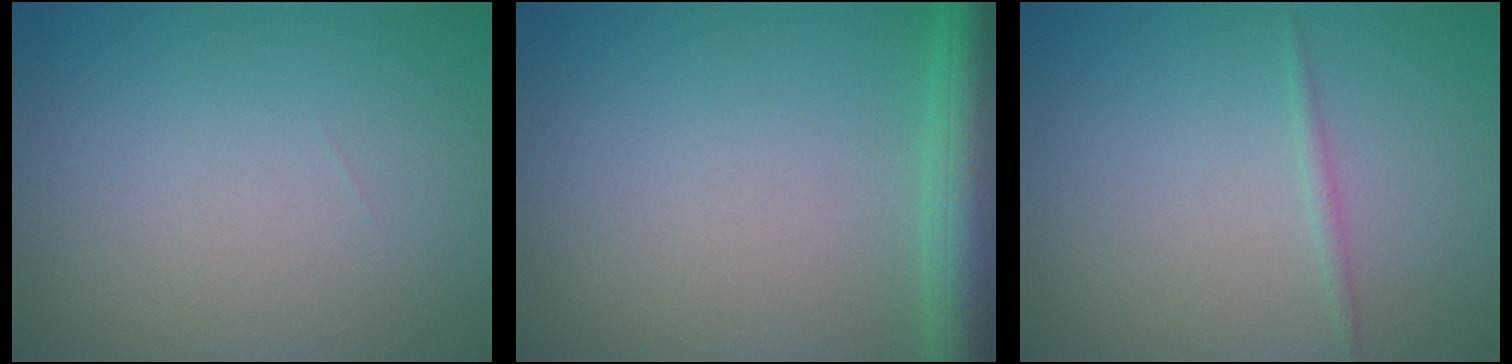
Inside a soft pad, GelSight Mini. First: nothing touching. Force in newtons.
{"total": 4.9, "press": 4.9, "slide": 0.2}
{"total": 0.7, "press": 0.7, "slide": 0.0}